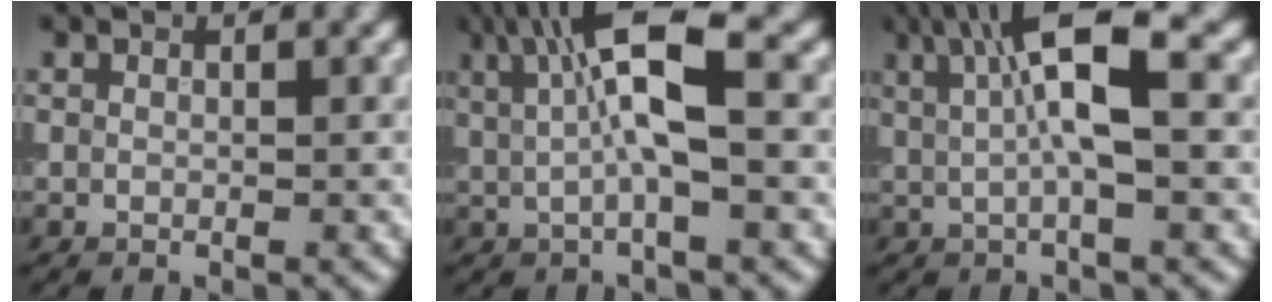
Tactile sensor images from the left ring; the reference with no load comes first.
{"total": 7.0, "force": [1.7, 1.7, 6.6], "torque": [-0.116, 0.009, 0.025]}
{"total": 6.7, "force": [1.8, 1.5, 6.2], "torque": [-0.104, 0.011, 0.026]}